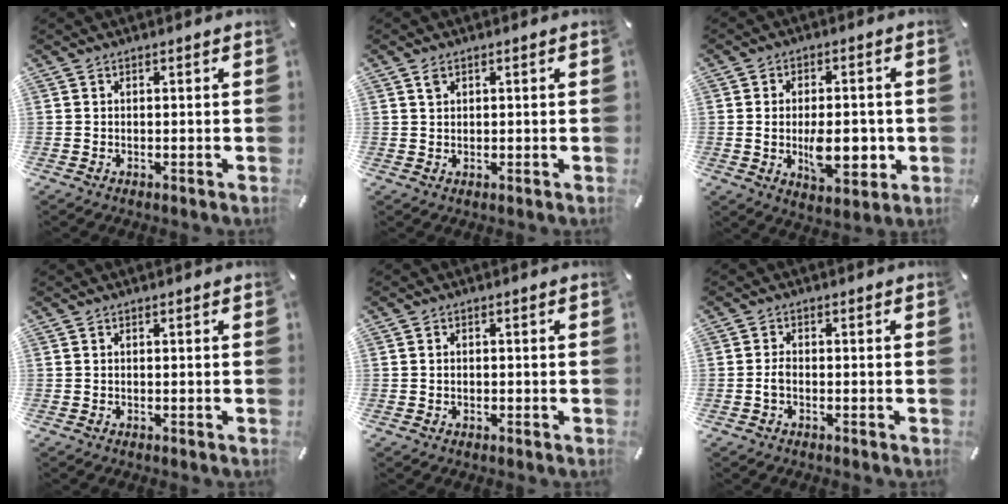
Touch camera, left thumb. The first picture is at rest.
{"total": 1.9, "force": [1.0, 1.3, 0.9], "torque": [-0.021, 0.001, 0.019]}
{"total": 10.8, "force": [-1.2, 6.7, 8.5], "torque": [-0.120, -0.003, -0.021]}
{"total": 0.0}
{"total": 1.2, "force": [-0.2, 0.9, 0.7], "torque": [-0.015, 0.004, -0.005]}
{"total": 2.0, "force": [-0.7, 1.1, 1.5], "torque": [-0.030, 0.005, -0.013]}